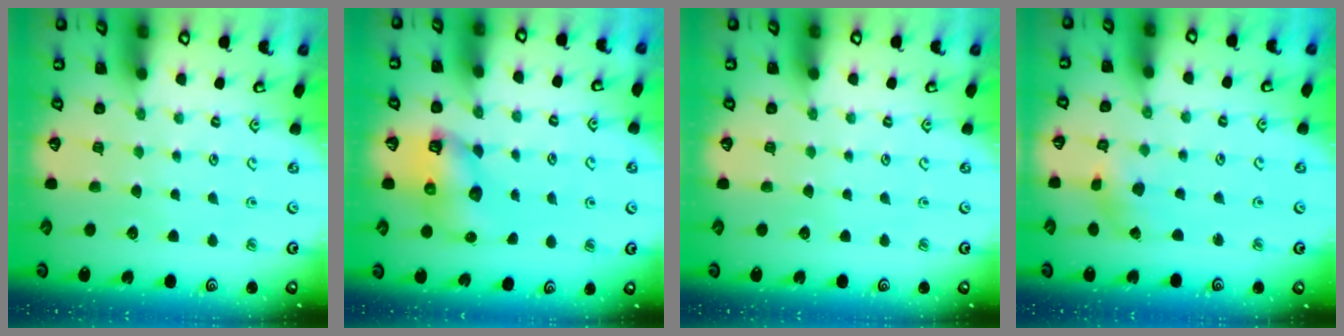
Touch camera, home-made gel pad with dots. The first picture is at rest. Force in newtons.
{"total": 9.3, "press": 9.2, "slide": 0.9}
{"total": 0.0}
{"total": 1.4, "press": 1.4, "slide": 0.2}